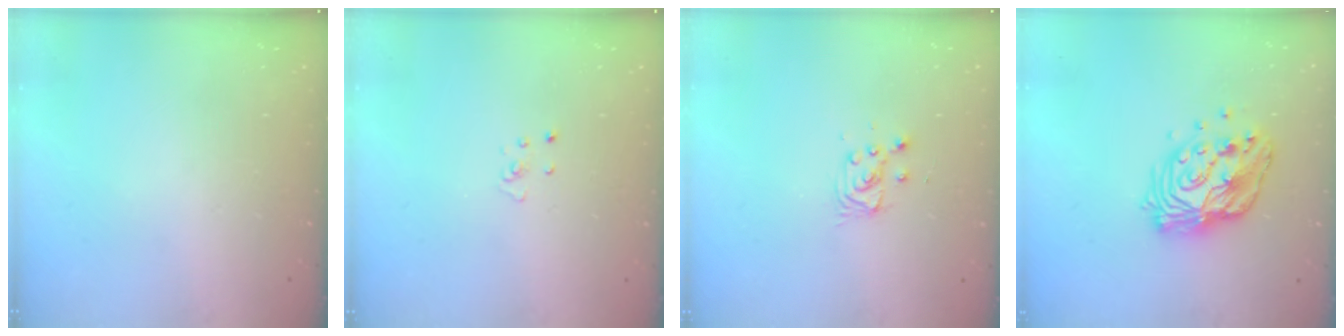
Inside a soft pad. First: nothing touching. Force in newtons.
{"total": 2.3, "press": 2.3, "slide": 0.2}
{"total": 4.0, "press": 4.0, "slide": 0.4}
{"total": 14.7, "press": 14.6, "slide": 1.2}